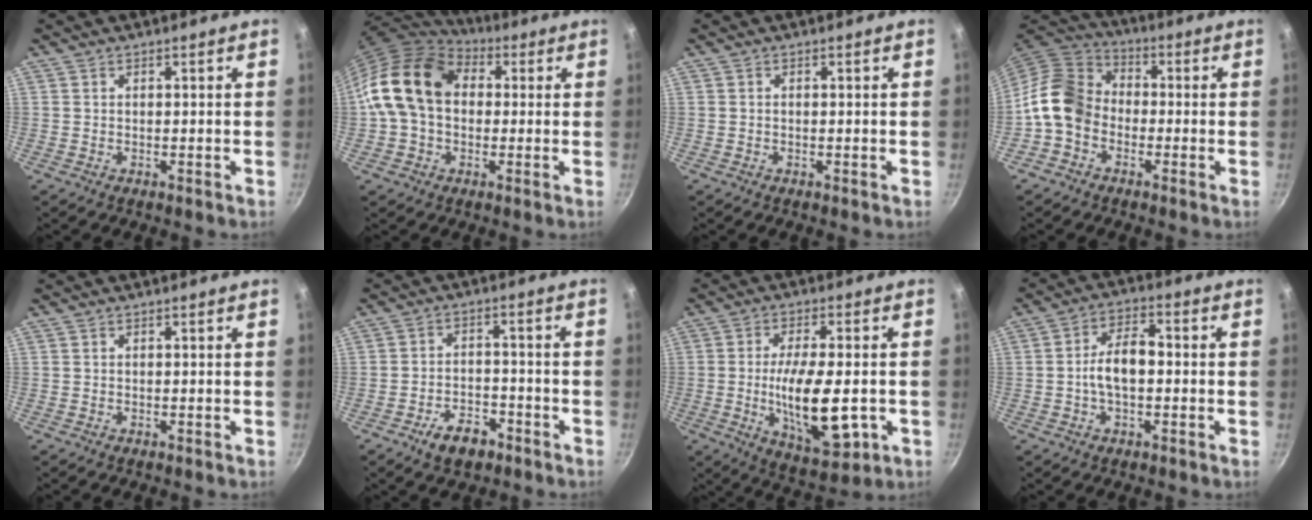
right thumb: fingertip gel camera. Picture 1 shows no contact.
{"total": 16.3, "force": [1.9, 12.0, 10.8], "torque": [-0.174, 0.031, 0.020]}
{"total": 0.0}
{"total": 10.6, "force": [-2.8, 8.4, 5.8], "torque": [-0.077, 0.037, -0.078]}
{"total": 0.0}
{"total": 7.1, "force": [-4.4, 4.0, 3.9], "torque": [-0.049, 0.031, -0.070]}
{"total": 15.8, "force": [-2.8, 6.0, 14.3], "torque": [-0.230, -0.002, -0.038]}
{"total": 7.9, "force": [-0.7, 4.2, 6.6], "torque": [-0.106, 0.030, -0.019]}